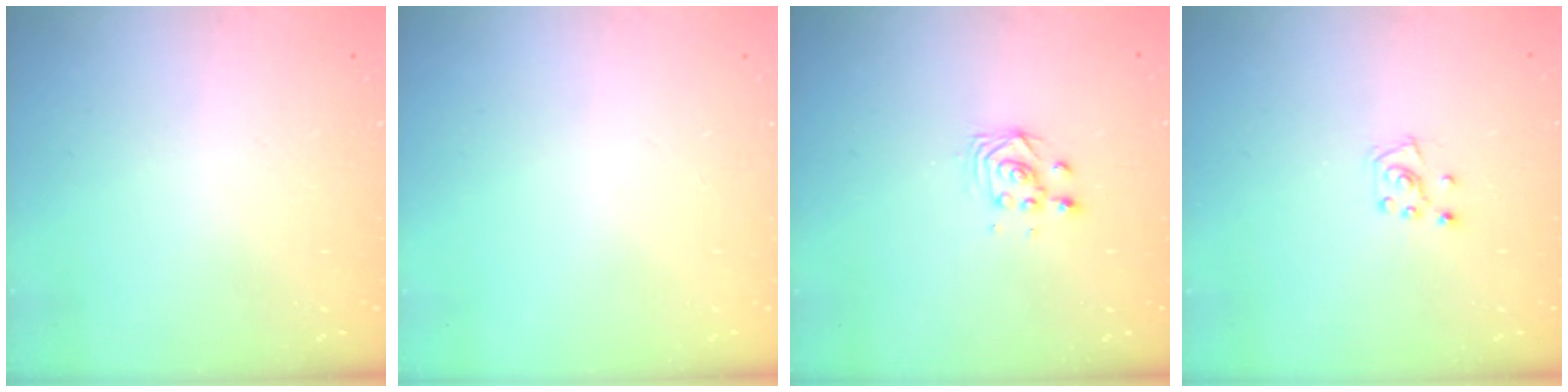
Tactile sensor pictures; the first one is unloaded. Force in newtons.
{"total": 0.0}
{"total": 2.8, "press": 2.8, "slide": 0.3}
{"total": 5.9, "press": 5.8, "slide": 0.7}